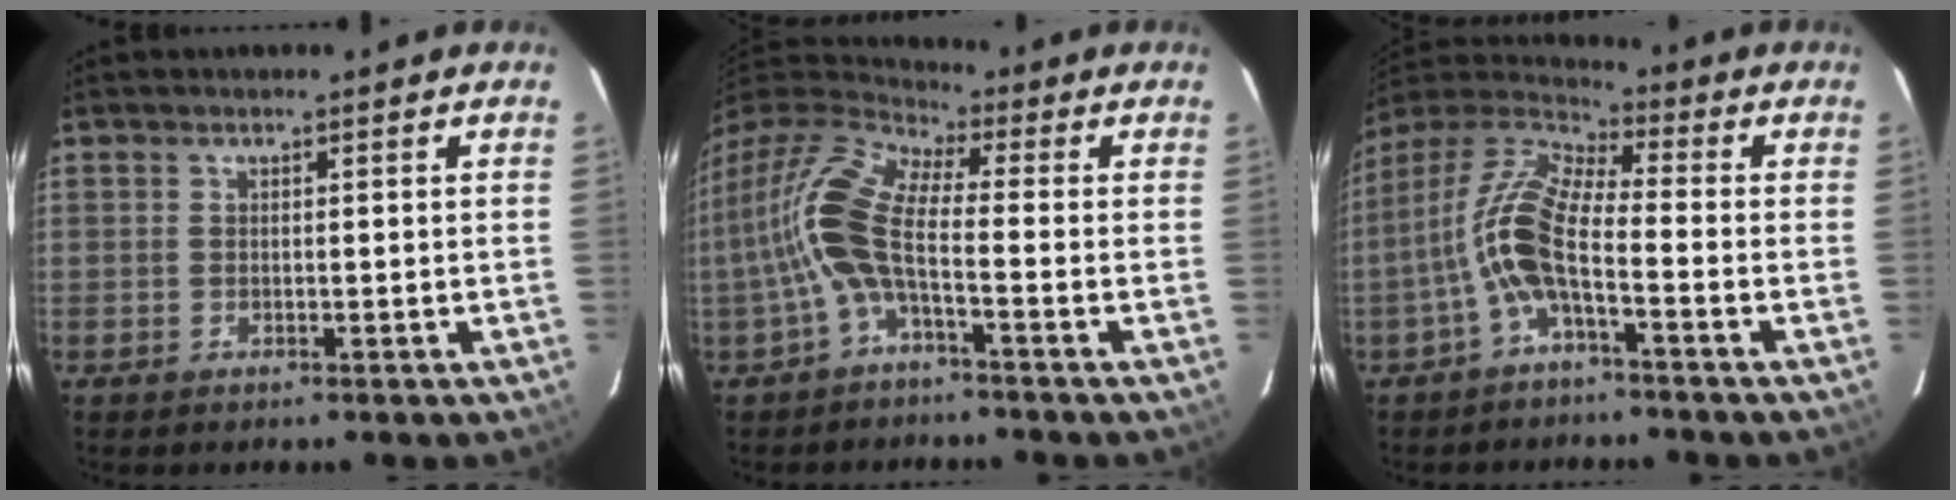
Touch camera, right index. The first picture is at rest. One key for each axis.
{"total": 13.3, "fx": -2.4, "fy": 3.9, "fz": 12.5, "tx": -0.258, "ty": 0.011, "tz": -0.055}
{"total": 11.3, "fx": -3.5, "fy": 3.3, "fz": 10.3, "tx": -0.219, "ty": 0.014, "tz": -0.073}